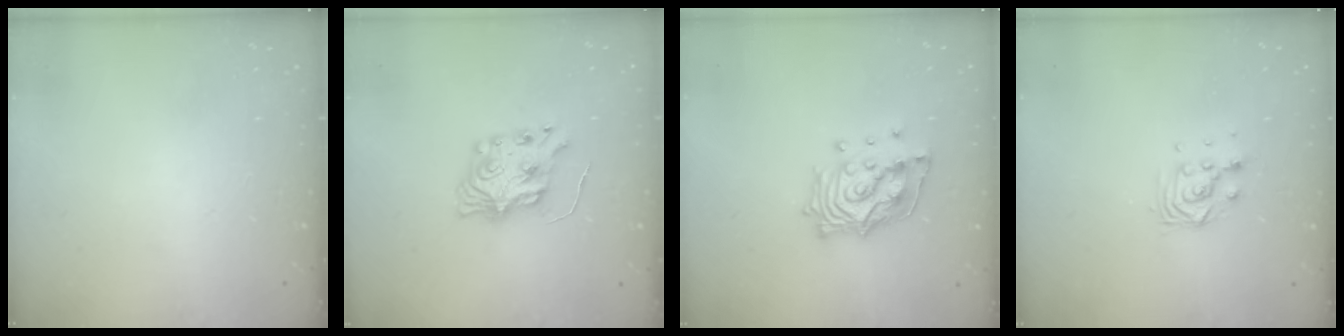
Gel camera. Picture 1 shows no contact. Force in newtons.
{"total": 8.0, "press": 7.9, "slide": 0.3}
{"total": 14.3, "press": 14.2, "slide": 1.9}
{"total": 6.1, "press": 6.1, "slide": 0.8}